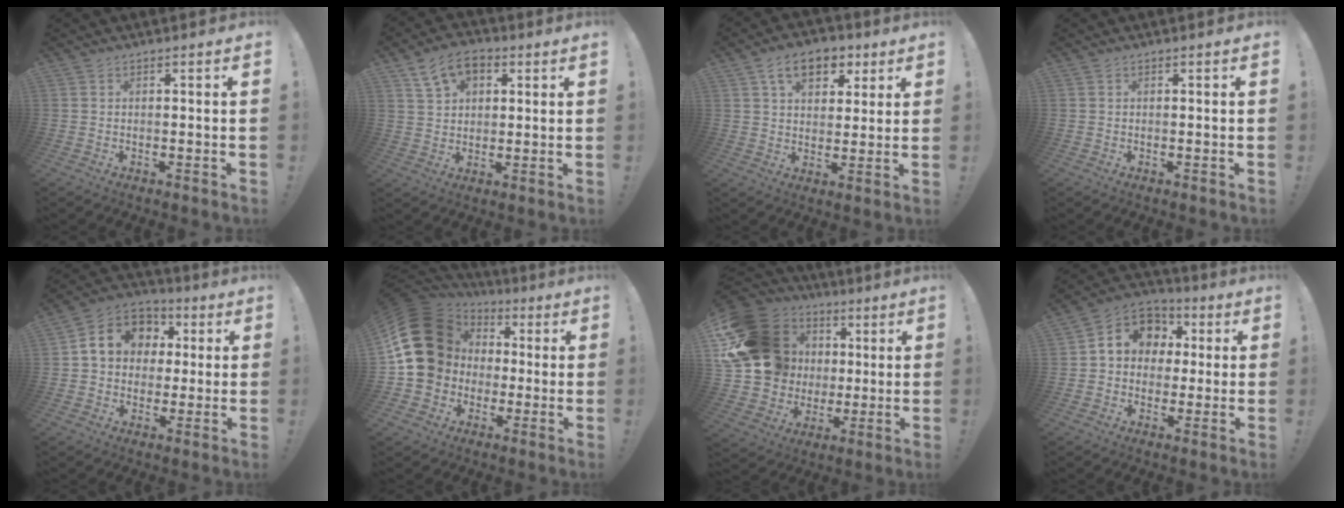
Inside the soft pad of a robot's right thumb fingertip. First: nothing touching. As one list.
[{"total": 8.9, "force": [4.5, 5.7, 5.2], "torque": [-0.080, -0.008, 0.086]}, {"total": 11.5, "force": [5.6, 7.6, 6.6], "torque": [-0.091, -0.015, 0.104]}, {"total": 0.0}, {"total": 11.6, "force": [2.4, 10.1, 5.2], "torque": [-0.071, -0.001, 0.051]}, {"total": 21.9, "force": [2.6, 18.5, 11.6], "torque": [-0.191, -0.005, 0.081]}, {"total": 23.0, "force": [4.7, 19.4, 11.4], "torque": [-0.176, -0.014, 0.134]}, {"total": 10.1, "force": [2.0, 9.0, 4.2], "torque": [-0.061, -0.001, 0.044]}]